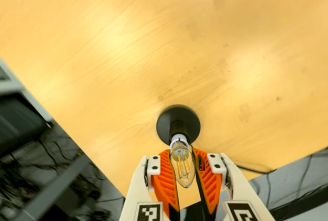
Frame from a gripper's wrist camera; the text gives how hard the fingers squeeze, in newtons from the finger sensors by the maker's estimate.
{"total": 24.5, "left": 24.3, "right": 24.8}